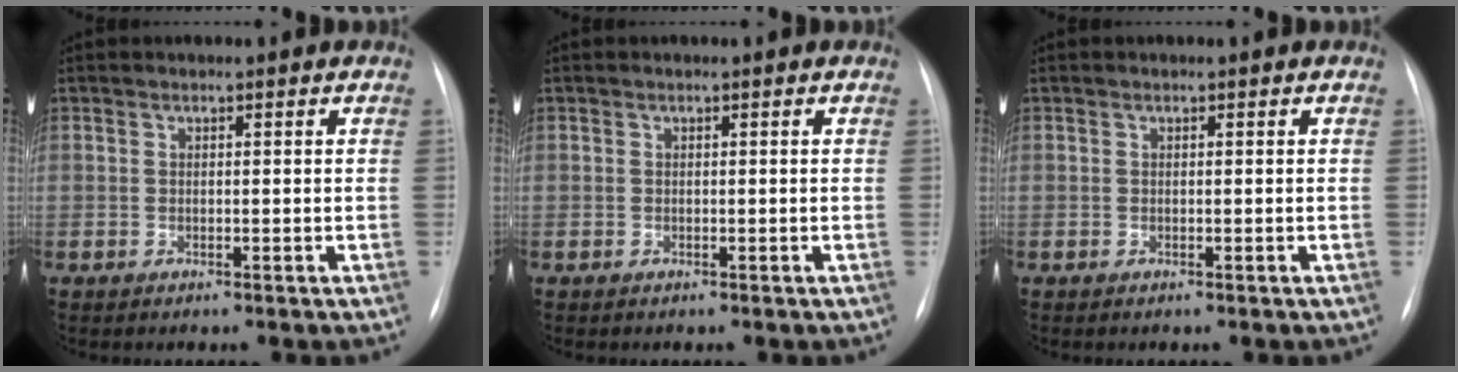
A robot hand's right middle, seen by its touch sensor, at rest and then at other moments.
{"total": 0.0}
{"total": 0.0}